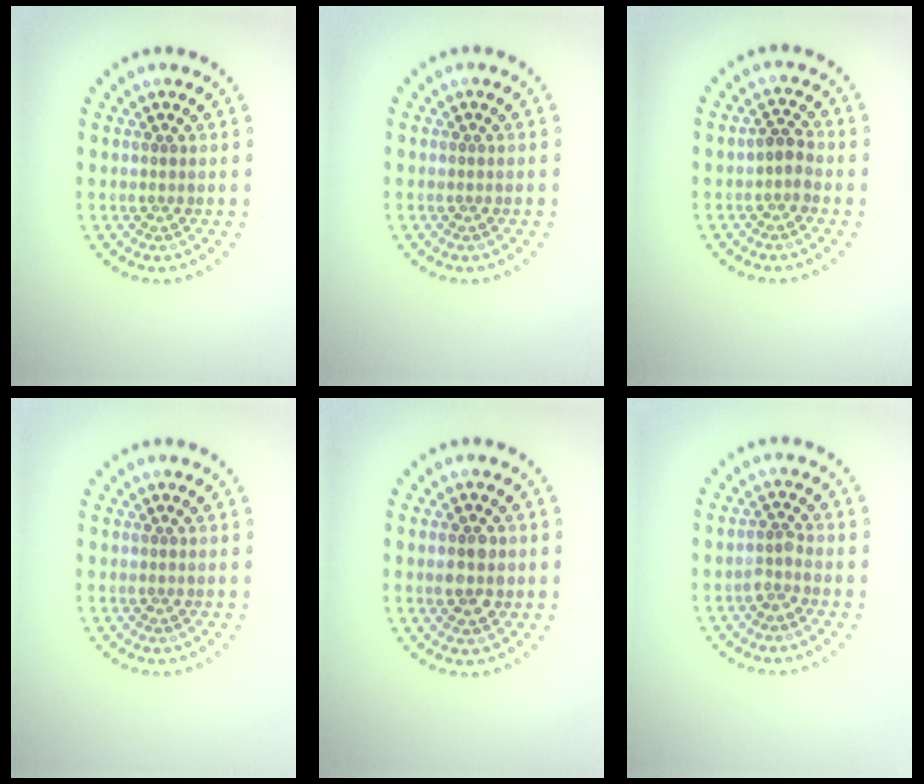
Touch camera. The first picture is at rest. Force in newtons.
{"total": 0.0}
{"total": 1.6, "press": 1.4, "slide": 0.8}
{"total": 0.0}
{"total": 2.8, "press": 2.8, "slide": 0.2}
{"total": 1.3, "press": 1.1, "slide": 0.7}